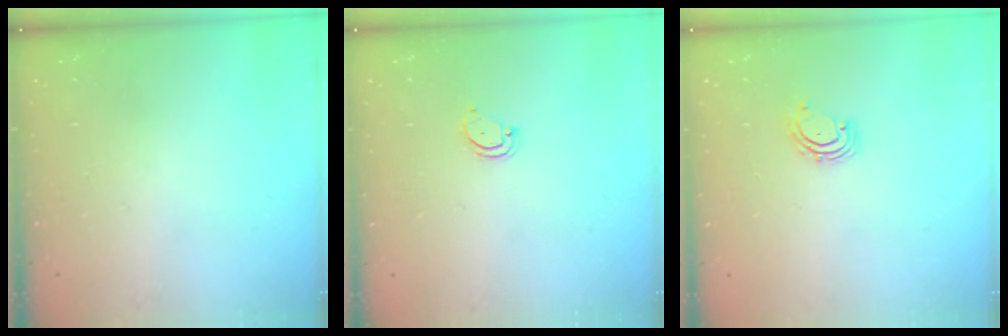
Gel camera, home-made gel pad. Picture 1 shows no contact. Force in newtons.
{"total": 2.8, "press": 2.8, "slide": 0.2}
{"total": 2.8, "press": 2.8, "slide": 0.2}